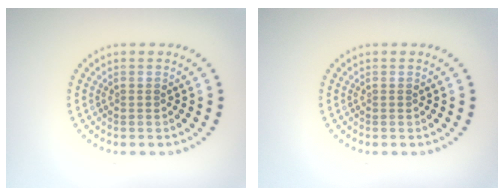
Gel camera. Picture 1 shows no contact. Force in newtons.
{"total": 0.0}